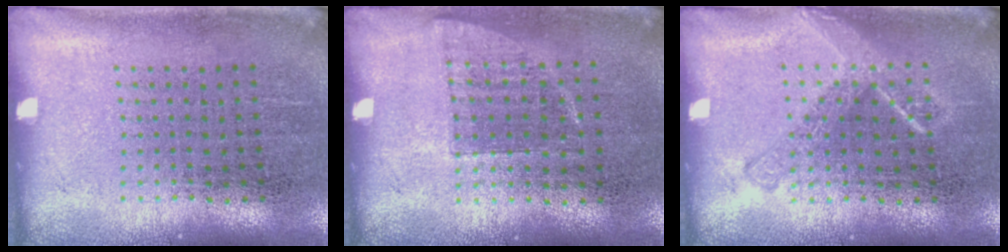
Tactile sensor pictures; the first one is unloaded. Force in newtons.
{"total": 0.7, "press": 0.7, "slide": 0.2}
{"total": 2.3, "press": 2.3, "slide": 0.4}